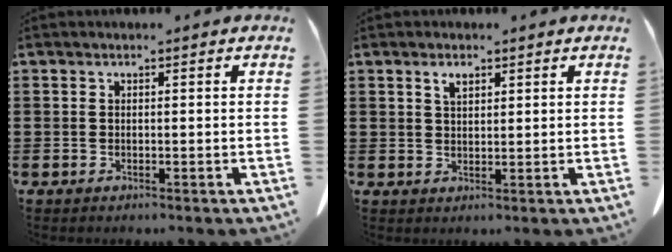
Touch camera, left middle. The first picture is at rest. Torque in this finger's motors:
{"motor_torque": [0.07, 0.04, 0.10, 0.03]}